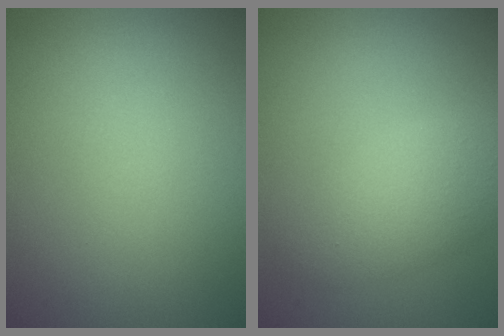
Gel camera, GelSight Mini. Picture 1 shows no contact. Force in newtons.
{"total": 3.8, "press": 3.8, "slide": 0.1}